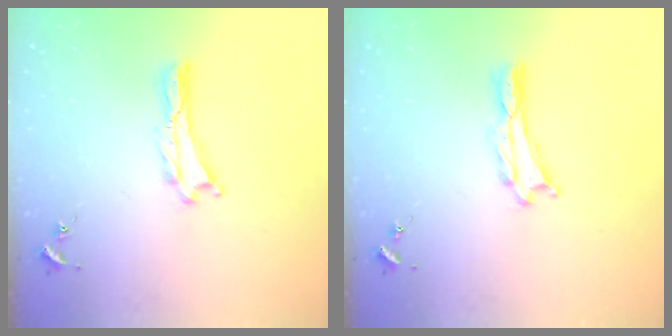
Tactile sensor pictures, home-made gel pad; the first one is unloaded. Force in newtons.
{"total": 0.0}